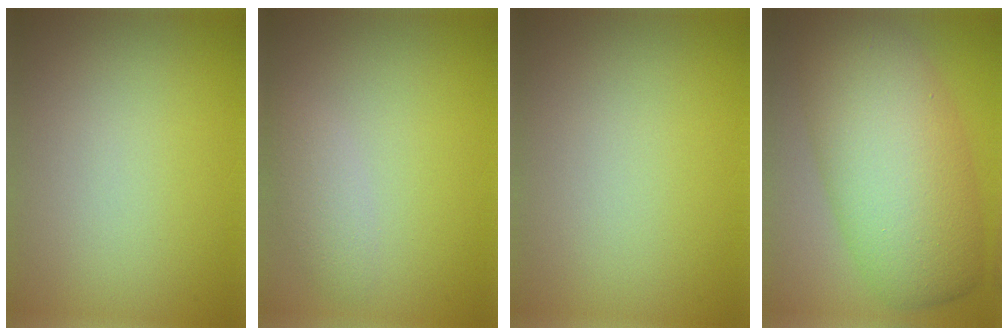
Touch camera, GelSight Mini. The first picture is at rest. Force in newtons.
{"total": 1.7, "press": 1.7, "slide": 0.0}
{"total": 0.0}
{"total": 10.0, "press": 10.0, "slide": 0.2}